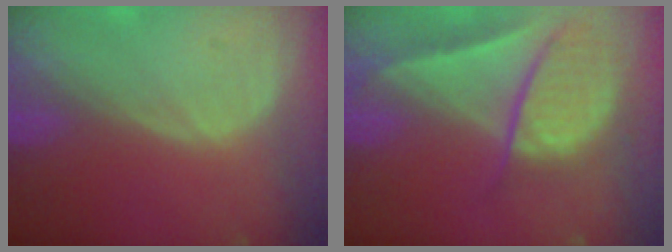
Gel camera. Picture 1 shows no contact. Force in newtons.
{"total": 9.4, "press": 8.1, "slide": 4.7}